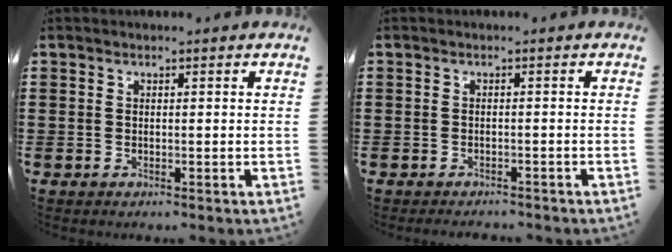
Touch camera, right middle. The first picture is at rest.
{"total": 1.5, "force": [-1.5, 0.0, -0.2], "torque": [-0.007, 0.002, -0.032]}